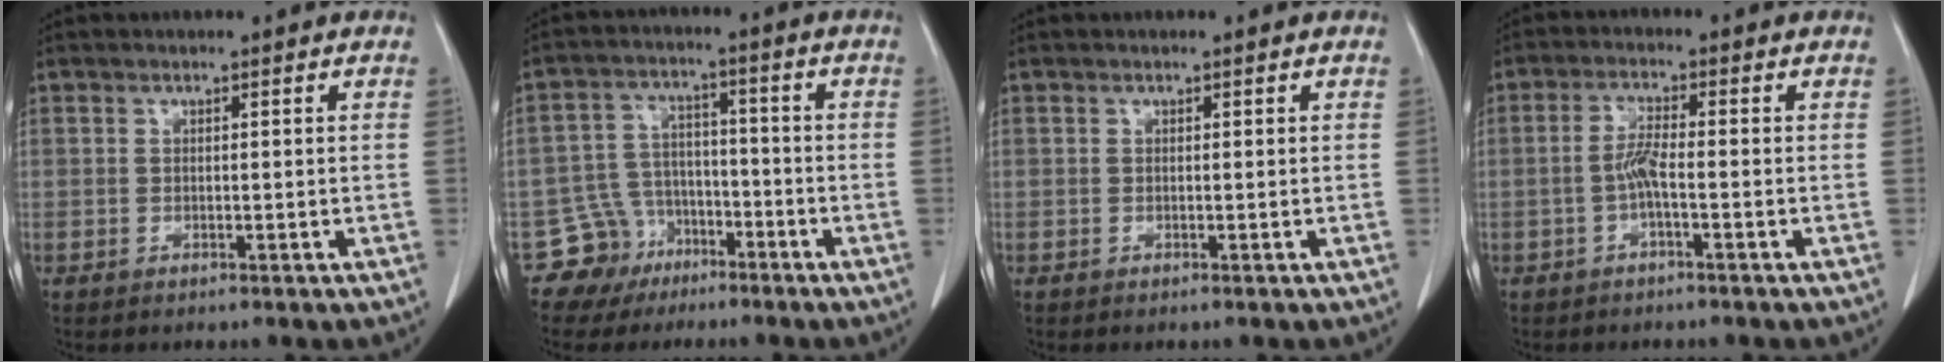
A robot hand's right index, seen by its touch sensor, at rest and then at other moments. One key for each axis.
{"total": 7.1, "fx": -4.4, "fy": 5.6, "fz": -0.2, "tx": 0.012, "ty": 0.019, "tz": -0.075}
{"total": 0.0}
{"total": 3.3, "fx": -1.0, "fy": 0.3, "fz": 3.1, "tx": -0.065, "ty": 0.004, "tz": -0.022}